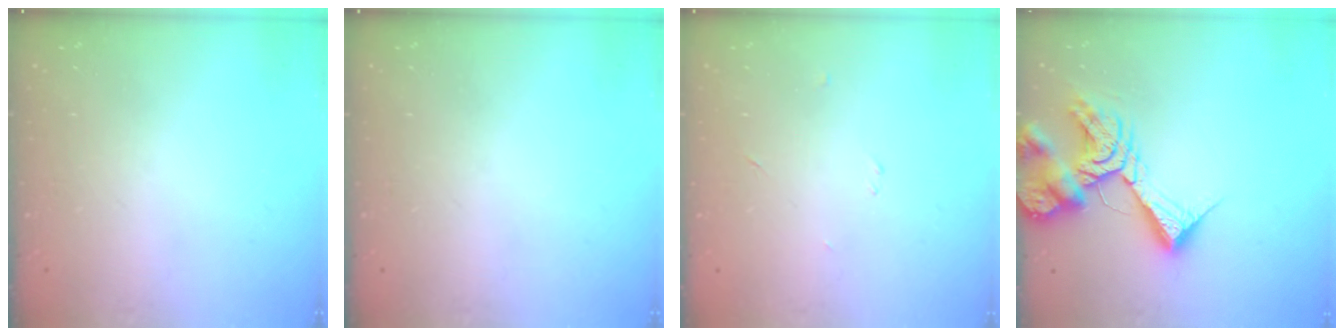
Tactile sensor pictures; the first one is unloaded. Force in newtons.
{"total": 0.0}
{"total": 2.3, "press": 2.3, "slide": 0.3}
{"total": 15.5, "press": 15.4, "slide": 1.7}